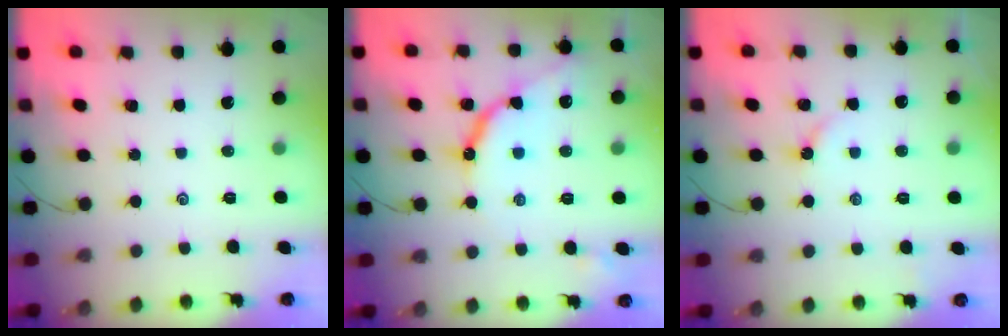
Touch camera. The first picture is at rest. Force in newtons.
{"total": 10.8, "press": 10.8, "slide": 0.7}
{"total": 2.7, "press": 2.6, "slide": 0.5}